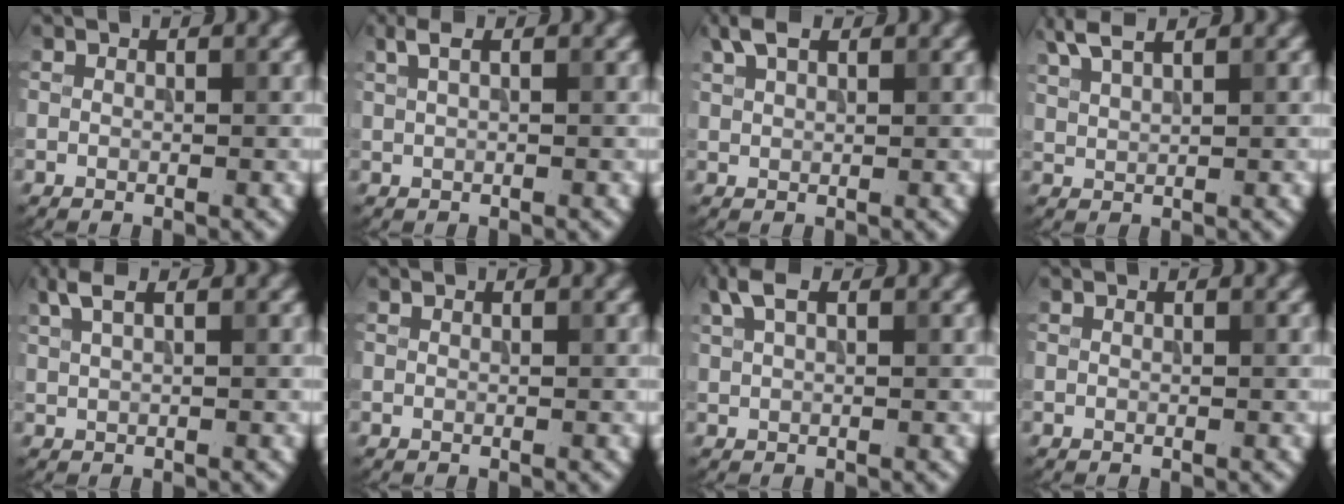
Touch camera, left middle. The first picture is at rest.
{"total": 1.6, "force": [0.9, 0.5, 1.2], "torque": [-0.025, 0.005, 0.017]}
{"total": 3.0, "force": [1.9, 1.4, 1.8], "torque": [-0.040, 0.010, 0.040]}
{"total": 3.2, "force": [2.5, 0.7, 1.9], "torque": [-0.044, 0.011, 0.053]}
{"total": 2.2, "force": [1.4, 0.7, 1.6], "torque": [-0.033, 0.004, 0.029]}
{"total": 0.0}
{"total": 2.6, "force": [1.5, 1.2, 1.8], "torque": [-0.042, 0.007, 0.029]}
{"total": 0.0}